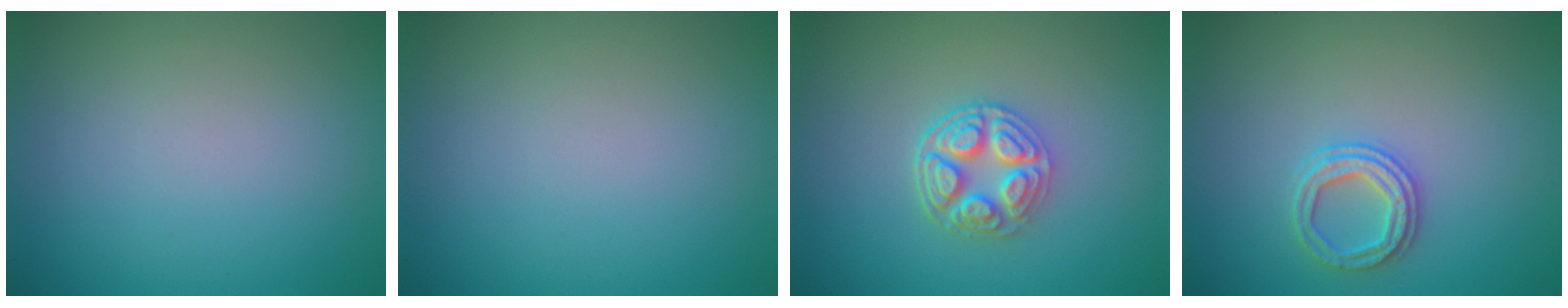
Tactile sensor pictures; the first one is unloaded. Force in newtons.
{"total": 0.0}
{"total": 4.5, "press": 3.6, "slide": 2.6}
{"total": 2.5, "press": 2.4, "slide": 0.6}